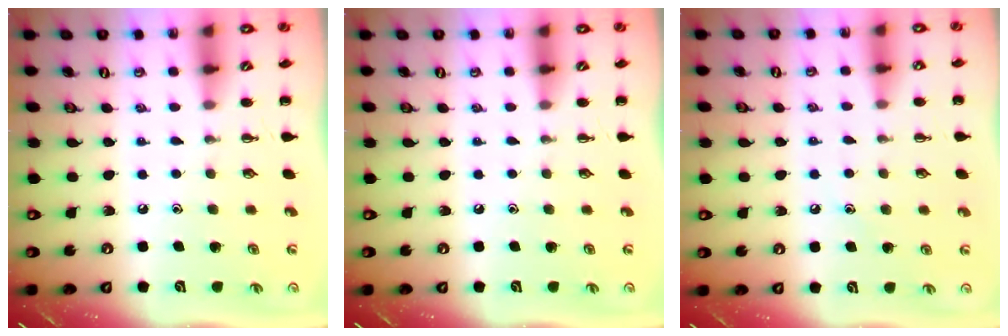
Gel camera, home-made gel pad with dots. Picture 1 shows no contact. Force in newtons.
{"total": 0.0}
{"total": 7.5, "press": 7.3, "slide": 2.0}